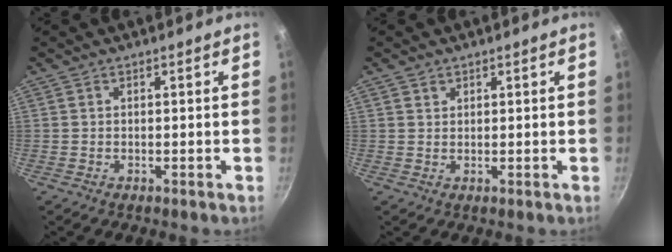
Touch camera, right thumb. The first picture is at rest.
{"total": 1.2, "force": [0.8, 0.9, 0.3], "torque": [-0.001, 0.001, 0.014]}